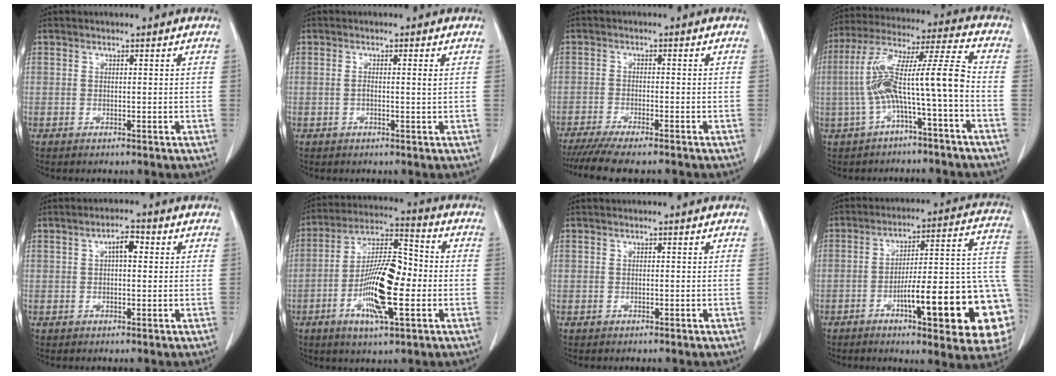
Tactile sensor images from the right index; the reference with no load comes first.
{"total": 1.6, "force": [0.1, 0.0, 1.6], "torque": [-0.033, 0.002, 0.003]}
{"total": 9.6, "force": [-8.2, 1.1, 4.9], "torque": [-0.068, -0.015, -0.127]}
{"total": 12.8, "force": [-2.8, 0.5, 12.5], "torque": [-0.237, 0.041, -0.053]}
{"total": 3.2, "force": [0.8, 1.2, 2.8], "torque": [-0.046, 0.011, 0.011]}
{"total": 14.2, "force": [-3.1, 3.5, 13.4], "torque": [-0.252, 0.006, -0.057]}
{"total": 0.0}
{"total": 23.2, "force": [-7.0, 3.6, 21.8], "torque": [-0.204, 0.020, -0.088]}